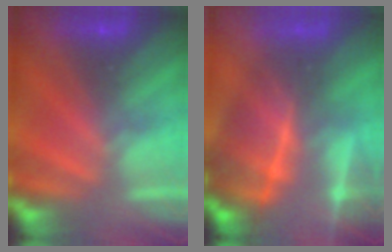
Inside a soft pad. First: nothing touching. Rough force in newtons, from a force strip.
{"total": 7.6}